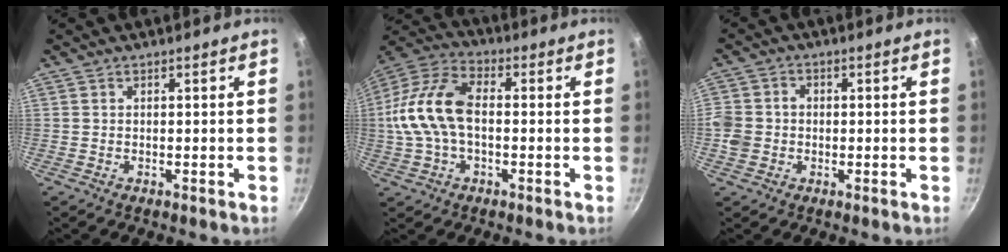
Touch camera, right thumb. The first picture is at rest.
{"total": 14.5, "force": [-0.6, 8.4, 11.7], "torque": [-0.226, 0.040, -0.027]}
{"total": 5.4, "force": [-1.1, 4.7, 2.4], "torque": [-0.039, 0.011, -0.028]}